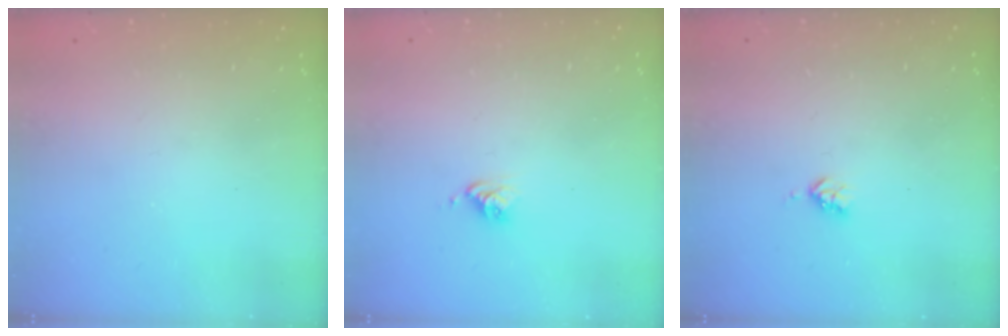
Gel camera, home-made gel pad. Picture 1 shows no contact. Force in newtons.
{"total": 3.7, "press": 3.7, "slide": 0.6}
{"total": 2.9, "press": 2.9, "slide": 0.5}